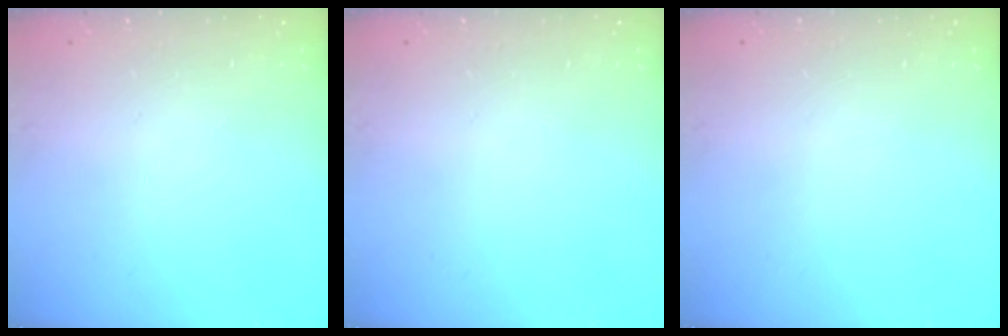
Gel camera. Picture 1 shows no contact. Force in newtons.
{"total": 0.0}
{"total": 0.0}